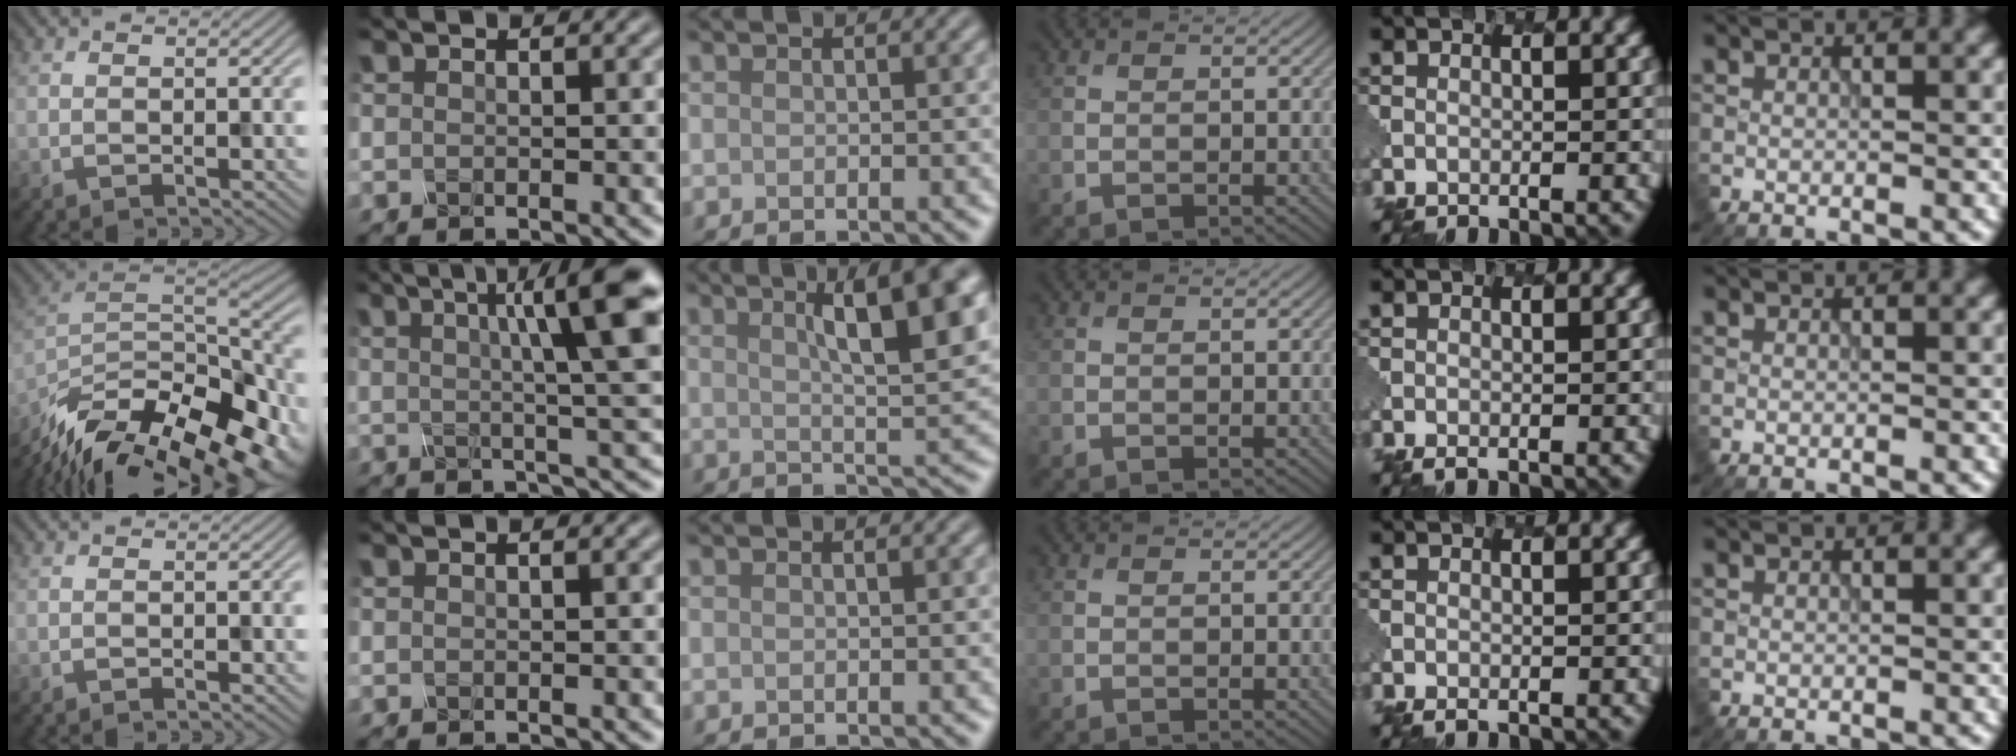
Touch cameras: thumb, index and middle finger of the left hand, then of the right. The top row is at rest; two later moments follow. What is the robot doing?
{"motion": "twist", "object": "rubiks cube"}